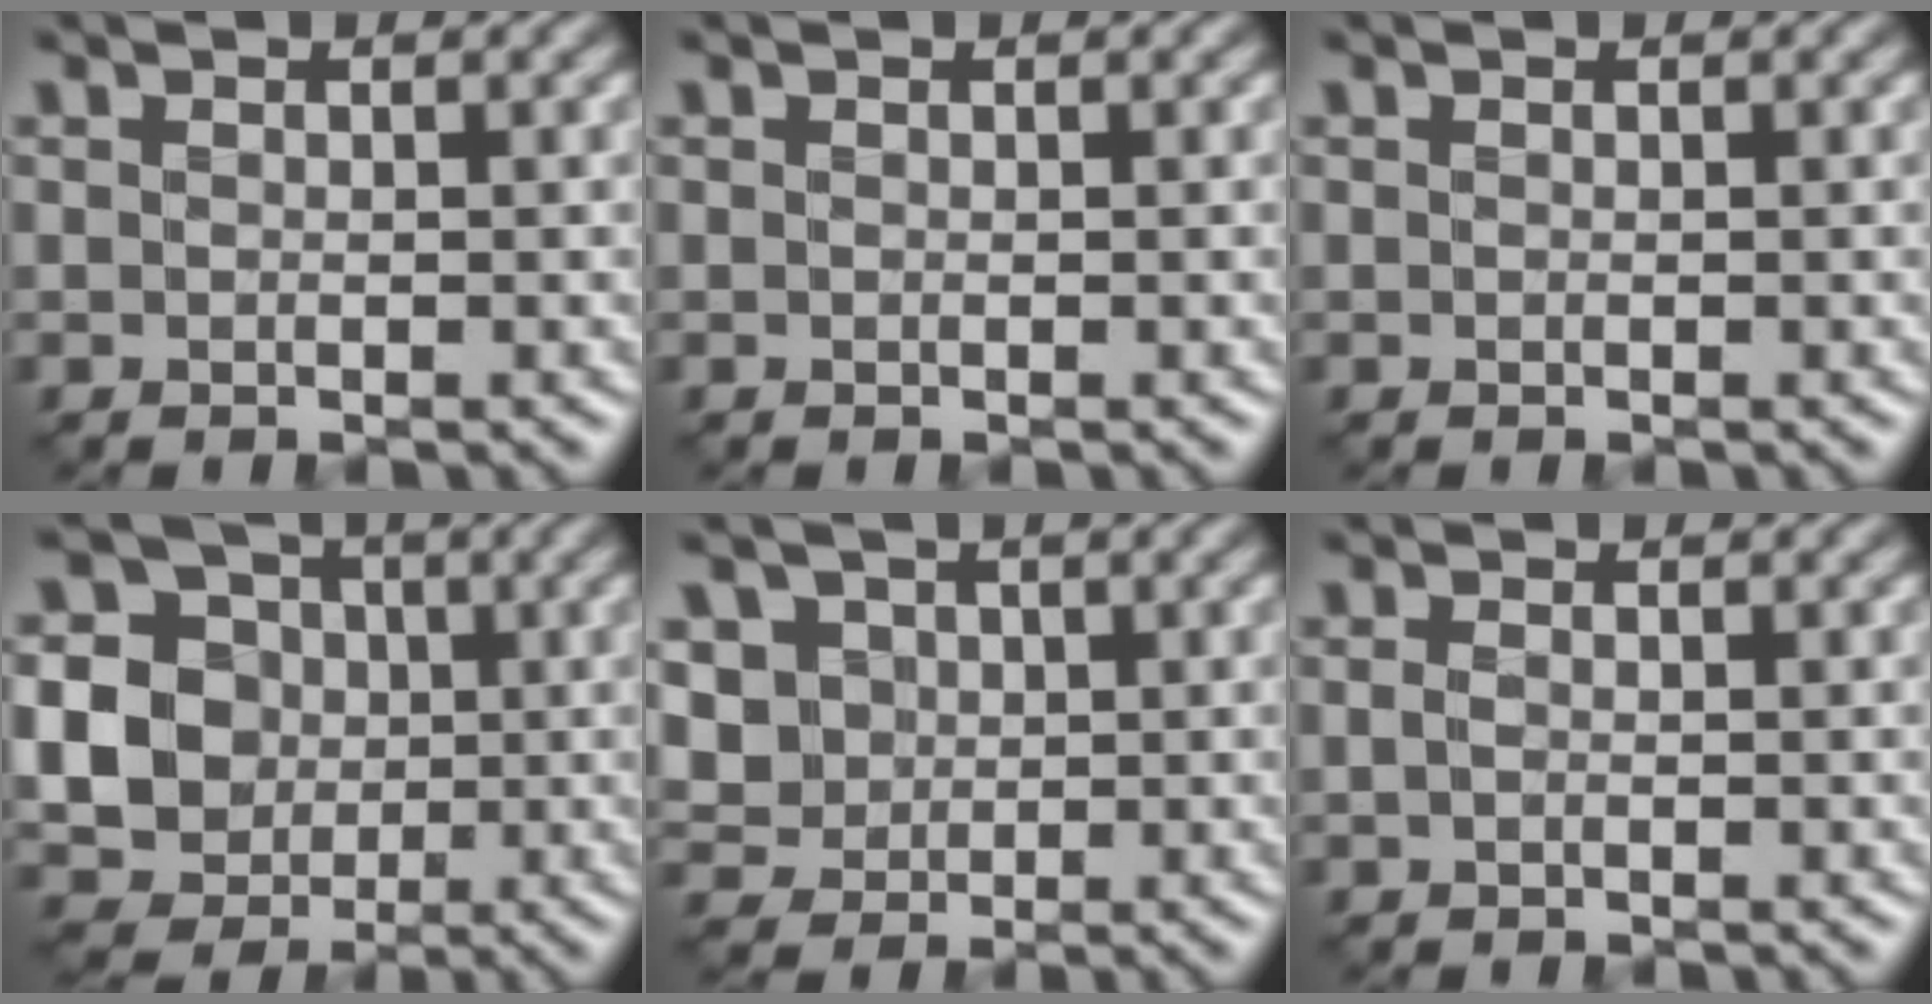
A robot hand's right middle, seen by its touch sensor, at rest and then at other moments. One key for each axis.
{"total": 0.0}
{"total": 0.0}
{"total": 12.7, "fx": 0.0, "fy": 11.8, "fz": 4.4, "tx": -0.127, "ty": 0.008, "tz": -0.019}
{"total": 5.2, "fx": 1.2, "fy": 4.6, "fz": 2.1, "tx": -0.062, "ty": 0.012, "tz": 0.020}
{"total": 0.5, "fx": -0.3, "fy": 0.3, "fz": 0.3, "tx": -0.011, "ty": 0.000, "tz": -0.005}